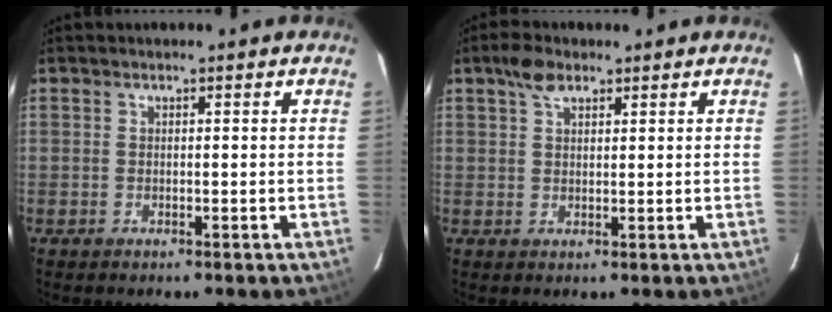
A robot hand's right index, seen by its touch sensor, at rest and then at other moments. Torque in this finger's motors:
{"motor_torque": [0.07, 0.00, 0.05, 0.02]}